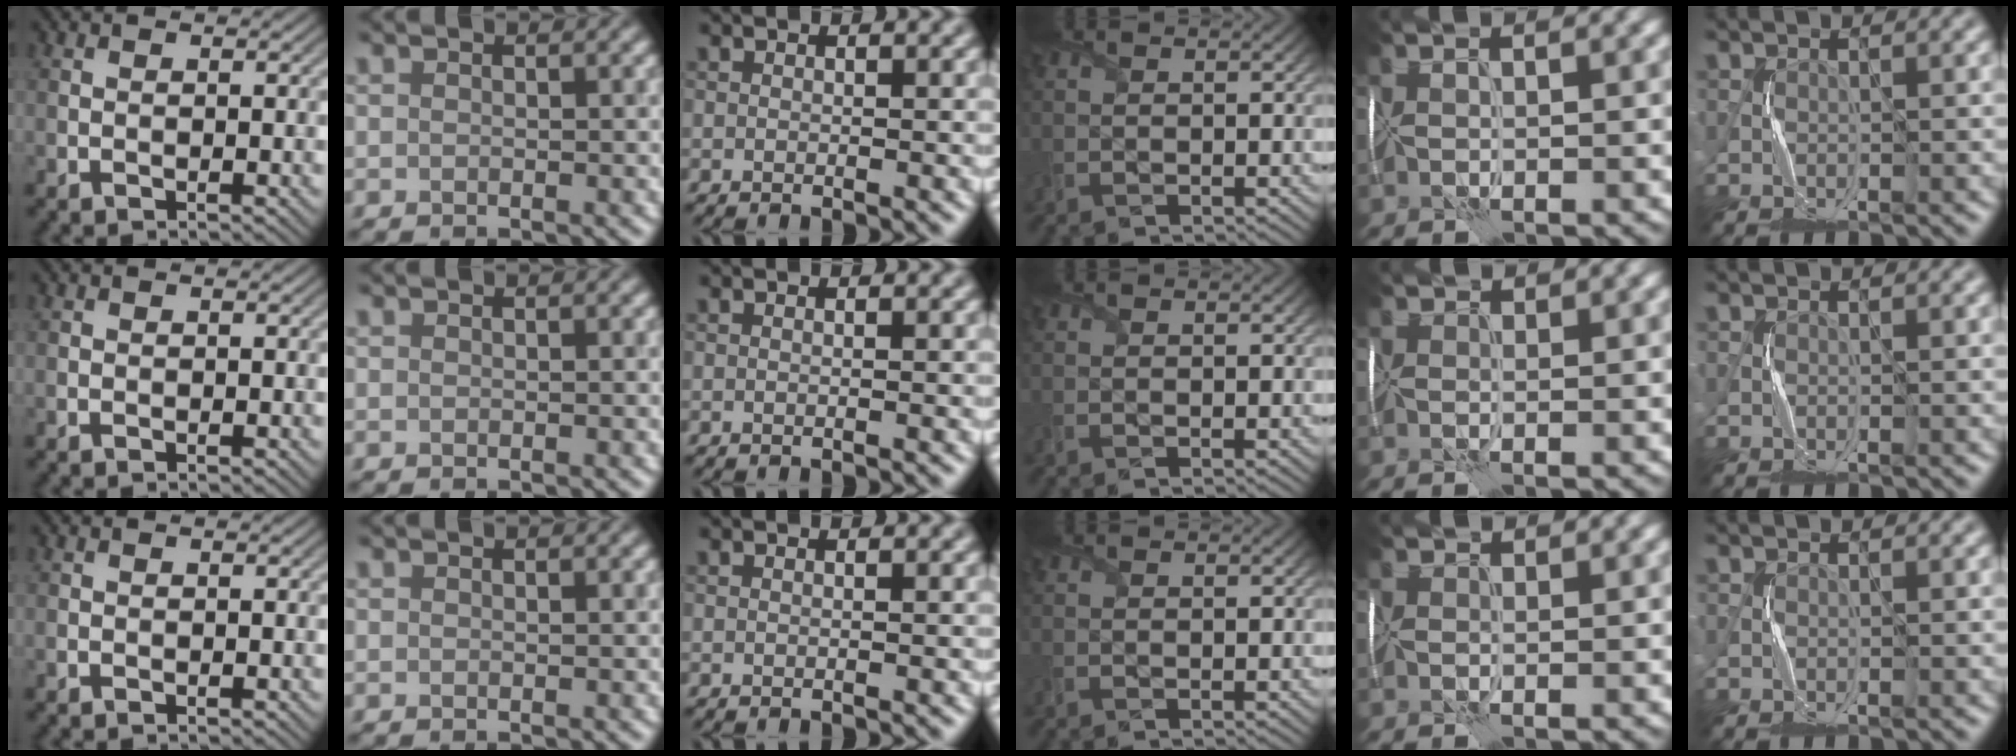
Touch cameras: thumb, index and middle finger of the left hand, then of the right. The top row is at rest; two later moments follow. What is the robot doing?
{"motion": "wrap", "object": "plastic wrap"}